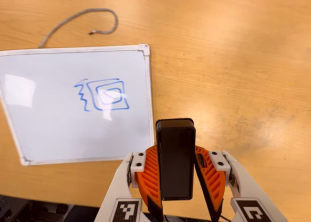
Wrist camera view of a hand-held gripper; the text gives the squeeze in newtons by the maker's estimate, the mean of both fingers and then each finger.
{"total": 4.3, "left": 4.4, "right": 4.3}